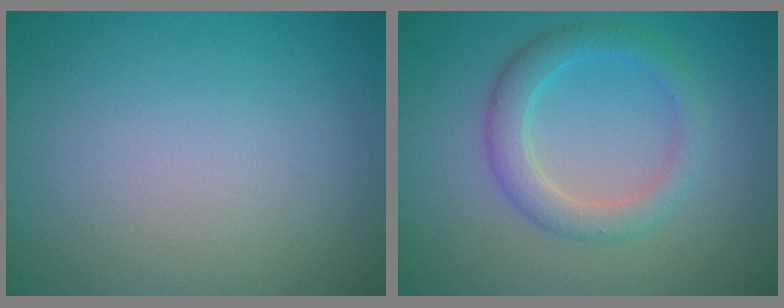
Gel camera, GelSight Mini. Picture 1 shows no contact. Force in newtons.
{"total": 3.3, "press": 3.3, "slide": 0.1}